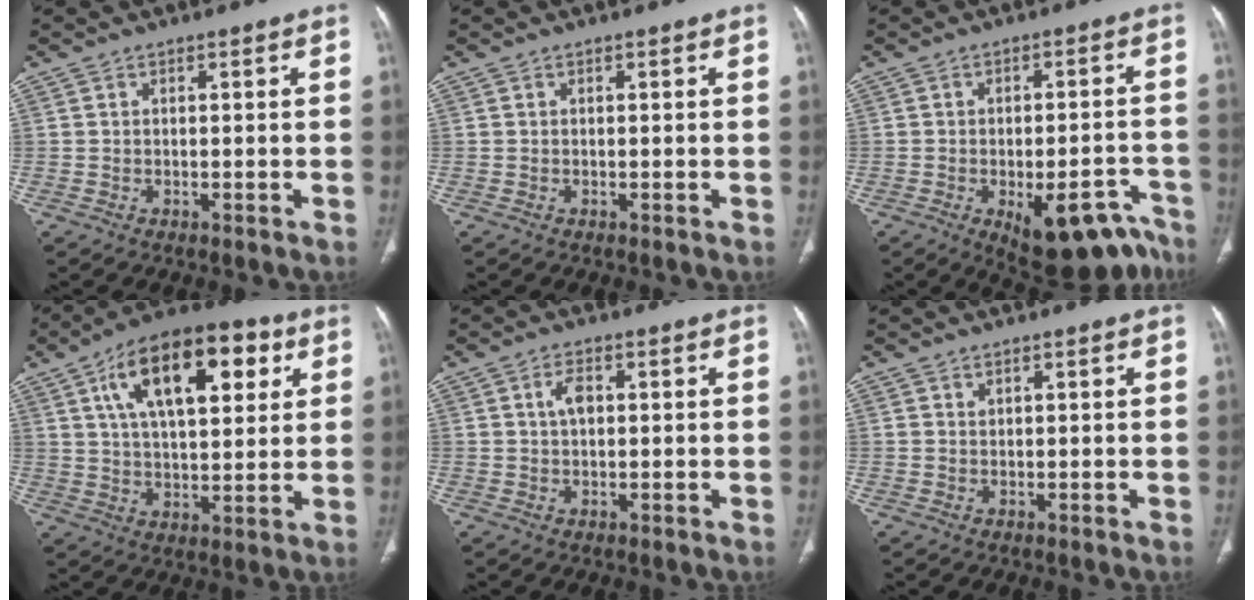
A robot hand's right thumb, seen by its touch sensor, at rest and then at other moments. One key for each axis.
{"total": 0.0}
{"total": 15.6, "fx": -9.3, "fy": 6.6, "fz": 10.8, "tx": -0.068, "ty": 0.059, "tz": -0.114}
{"total": 19.9, "fx": 7.8, "fy": 9.5, "fz": 15.8, "tx": -0.226, "ty": -0.002, "tz": 0.123}
{"total": 3.1, "fx": 0.7, "fy": 1.8, "fz": 2.5, "tx": -0.046, "ty": 0.003, "tz": 0.013}
{"total": 0.6, "fx": 0.4, "fy": 0.3, "fz": 0.2, "tx": -0.001, "ty": -0.002, "tz": 0.008}